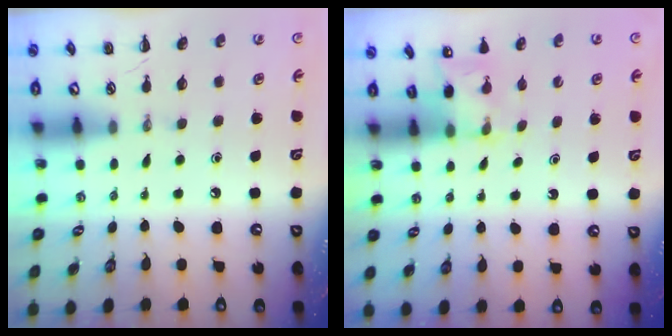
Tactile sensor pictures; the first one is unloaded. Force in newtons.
{"total": 2.8, "press": 2.7, "slide": 0.9}